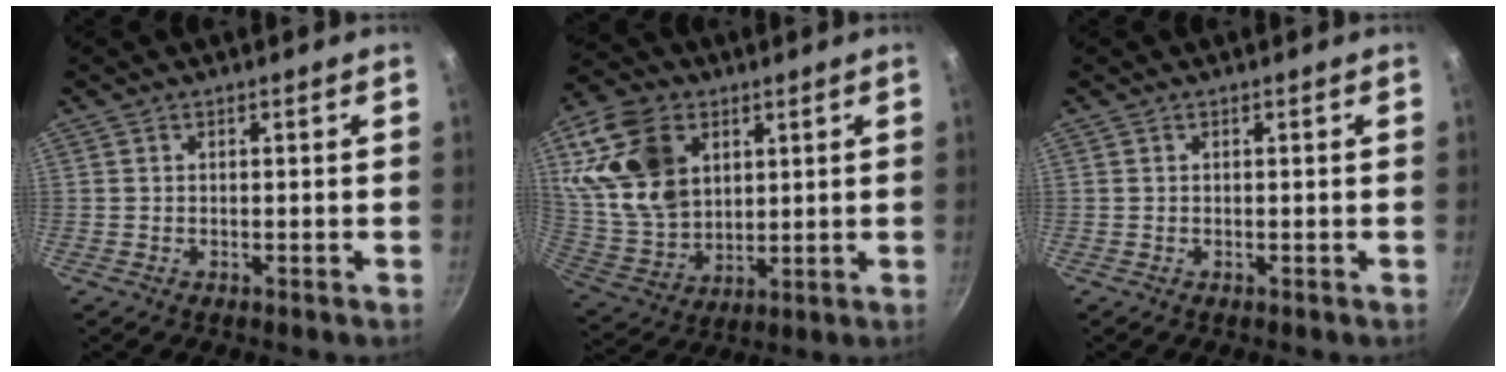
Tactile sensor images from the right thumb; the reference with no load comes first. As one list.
[{"total": 18.1, "force": [6.2, 12.6, 11.4], "torque": [-0.195, -0.018, 0.131]}, {"total": 0.0}]